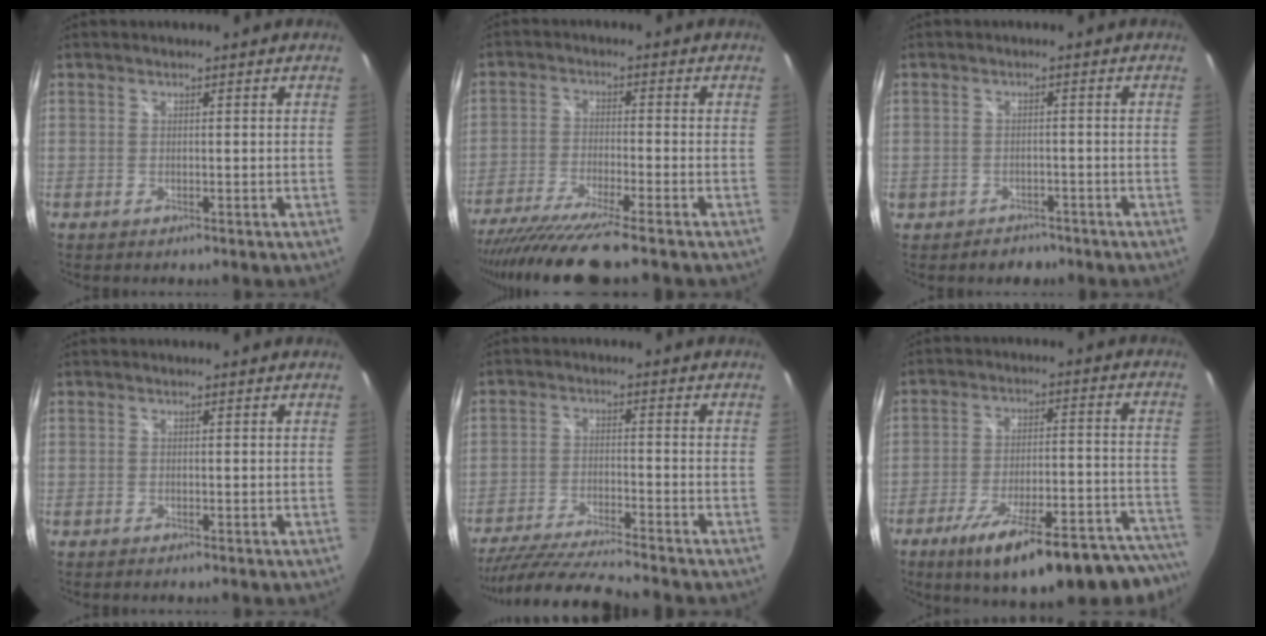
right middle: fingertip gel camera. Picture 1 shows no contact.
{"total": 14.0, "force": [-11.7, 0.1, 7.8], "torque": [-0.161, -0.044, -0.203]}
{"total": 4.5, "force": [-3.0, 3.2, 0.8], "torque": [-0.028, 0.001, -0.039]}
{"total": 0.0}
{"total": 13.6, "force": [-12.1, 0.1, 6.0], "torque": [-0.133, -0.022, -0.212]}
{"total": 26.4, "force": [-21.2, 5.4, 14.8], "torque": [-0.196, -0.029, -0.288]}